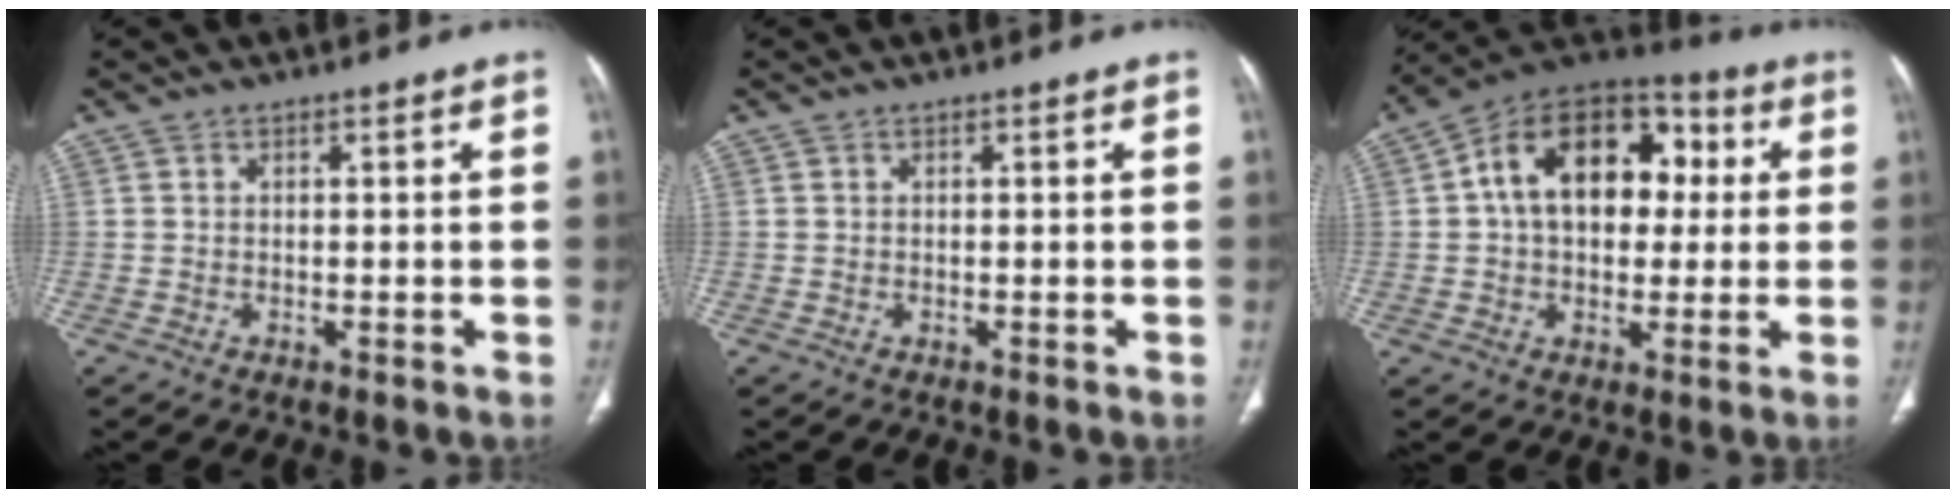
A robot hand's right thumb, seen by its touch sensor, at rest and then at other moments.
{"total": 0.0}
{"total": 19.6, "force": [3.1, 13.0, 14.3], "torque": [-0.196, 0.032, 0.041]}